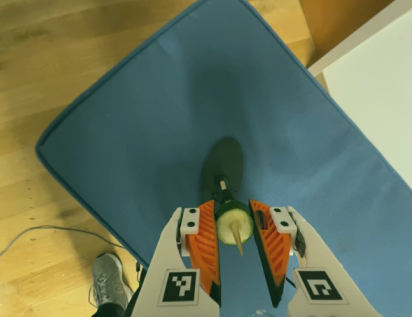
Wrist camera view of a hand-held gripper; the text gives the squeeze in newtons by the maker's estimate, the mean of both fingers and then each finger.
{"total": 9.5, "left": 9.5, "right": 9.6}